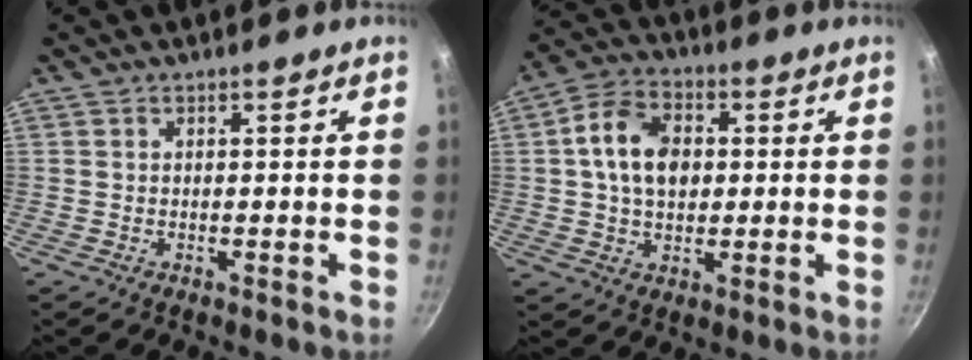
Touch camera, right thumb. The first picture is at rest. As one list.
[{"total": 11.2, "force": [1.4, 7.9, 7.8], "torque": [-0.120, 0.013, 0.014]}]